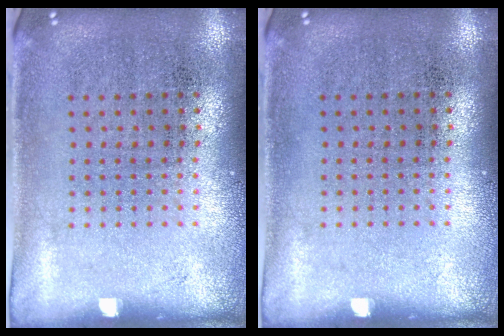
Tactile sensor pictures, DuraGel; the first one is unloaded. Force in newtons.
{"total": 0.0}